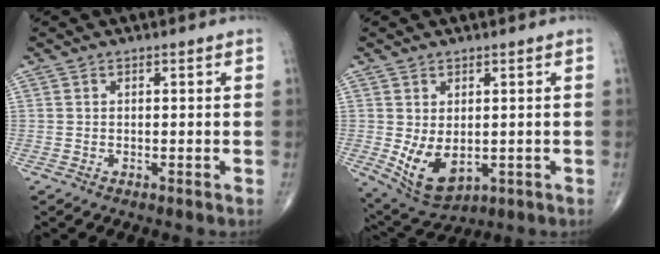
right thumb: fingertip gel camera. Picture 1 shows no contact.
{"total": 8.4, "force": [-0.8, 5.0, 6.7], "torque": [-0.112, -0.012, 0.008]}